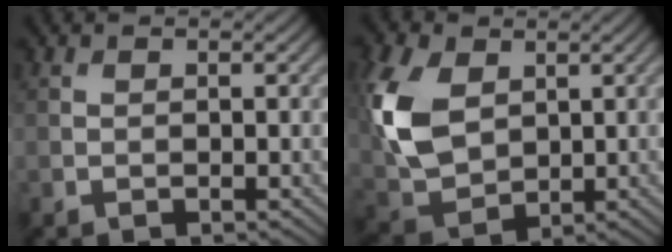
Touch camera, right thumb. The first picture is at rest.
{"total": 10.9, "force": [2.5, 7.4, 7.6], "torque": [-0.223, 0.008, 0.050]}